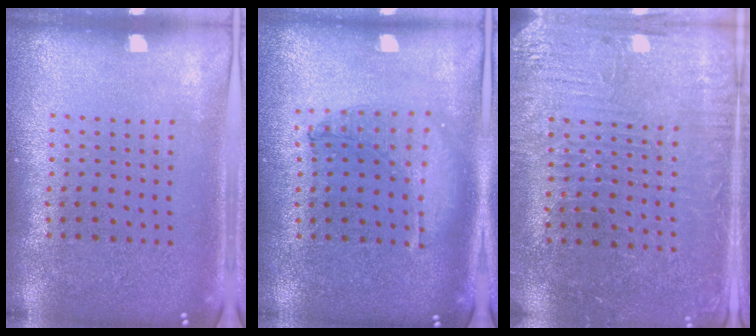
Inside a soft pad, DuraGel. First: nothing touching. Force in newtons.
{"total": 0.9, "press": 0.9, "slide": 0.2}
{"total": 3.2, "press": 3.1, "slide": 0.5}